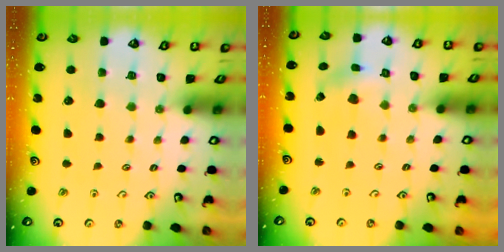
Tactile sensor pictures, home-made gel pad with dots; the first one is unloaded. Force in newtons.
{"total": 2.0, "press": 1.9, "slide": 0.4}